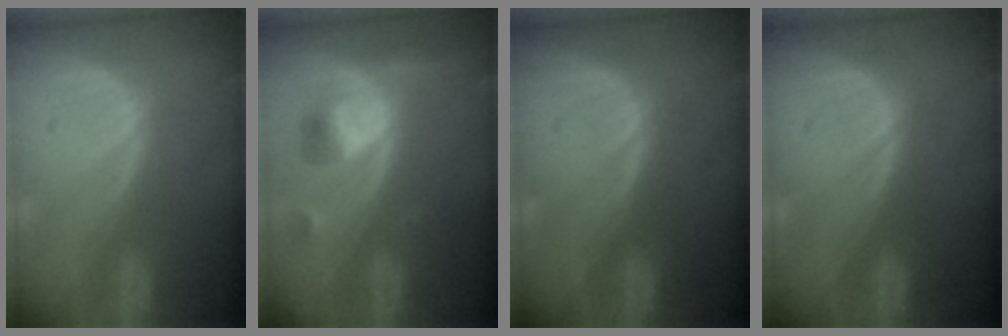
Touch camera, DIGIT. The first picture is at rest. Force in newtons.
{"total": 5.6, "press": 5.2, "slide": 1.9}
{"total": 0.0}
{"total": 0.0}